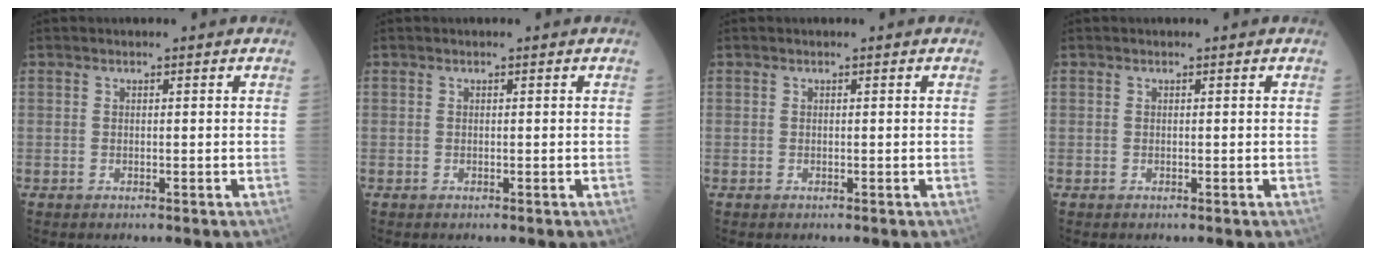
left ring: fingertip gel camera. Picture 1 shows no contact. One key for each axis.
{"total": 0.0}
{"total": 0.0}
{"total": 0.0}